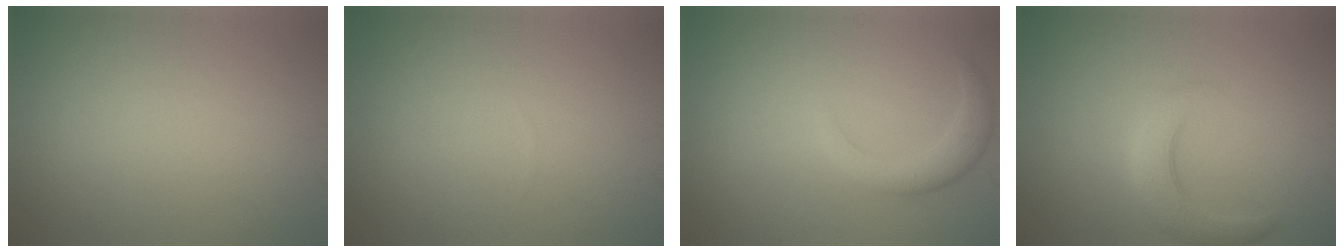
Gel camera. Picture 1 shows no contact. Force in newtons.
{"total": 0.0}
{"total": 2.8, "press": 2.8, "slide": 0.3}
{"total": 3.6, "press": 3.6, "slide": 0.1}